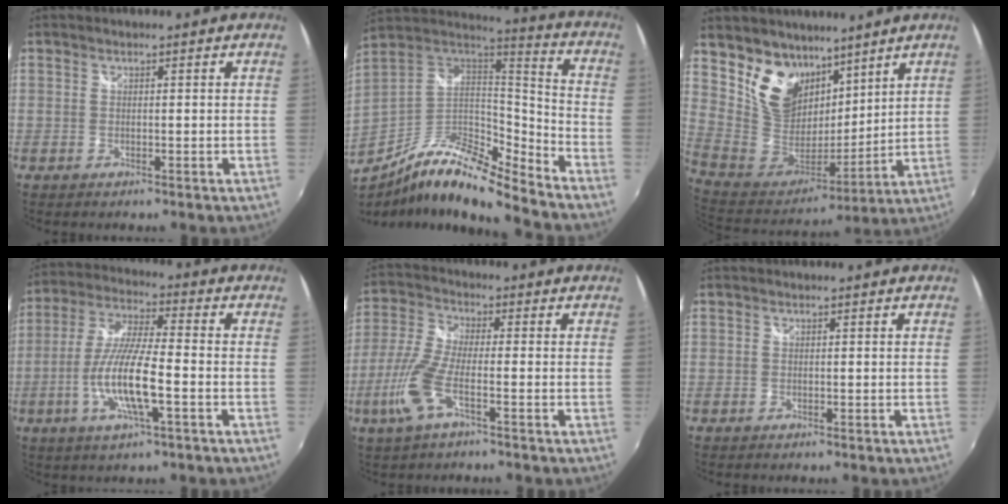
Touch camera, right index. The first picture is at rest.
{"total": 17.4, "force": [-13.2, 3.2, 10.8], "torque": [-0.199, -0.010, -0.256]}
{"total": 16.1, "force": [11.1, 10.0, 5.9], "torque": [-0.136, 0.005, 0.228]}
{"total": 12.6, "force": [-3.8, 2.1, 11.8], "torque": [-0.241, -0.008, -0.072]}
{"total": 9.2, "force": [-3.9, 2.2, 8.0], "torque": [-0.190, -0.004, -0.082]}
{"total": 0.0}